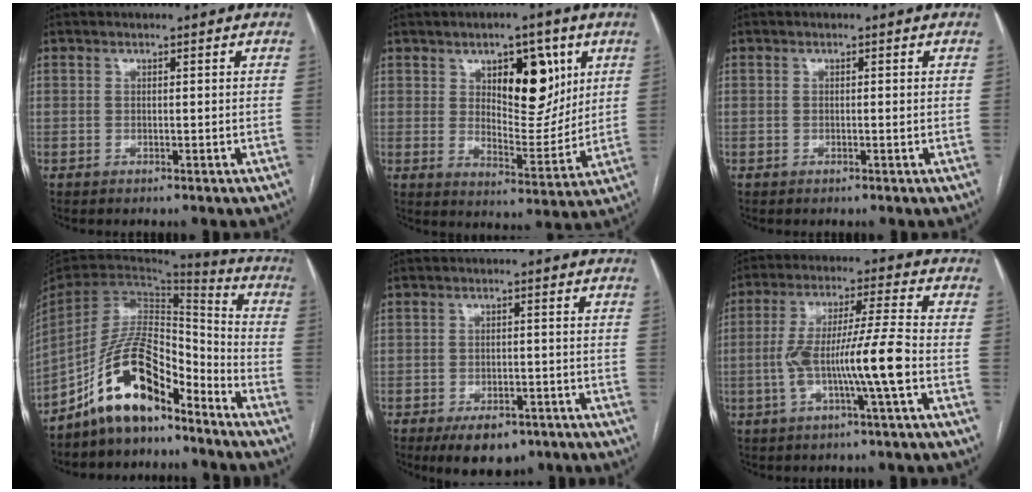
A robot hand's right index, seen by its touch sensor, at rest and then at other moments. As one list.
[{"total": 11.3, "force": [4.7, 5.0, 9.0], "torque": [-0.125, 0.002, 0.080]}, {"total": 0.6, "force": [-0.1, -0.1, 0.6], "torque": [-0.011, -0.001, 0.000]}, {"total": 14.7, "force": [-9.9, 4.0, 10.2], "torque": [-0.207, 0.016, -0.183]}, {"total": 7.2, "force": [-4.9, 3.6, 3.8], "torque": [-0.053, 0.000, -0.069]}, {"total": 11.3, "force": [-2.7, -0.6, 10.9], "torque": [-0.211, 0.009, -0.052]}]